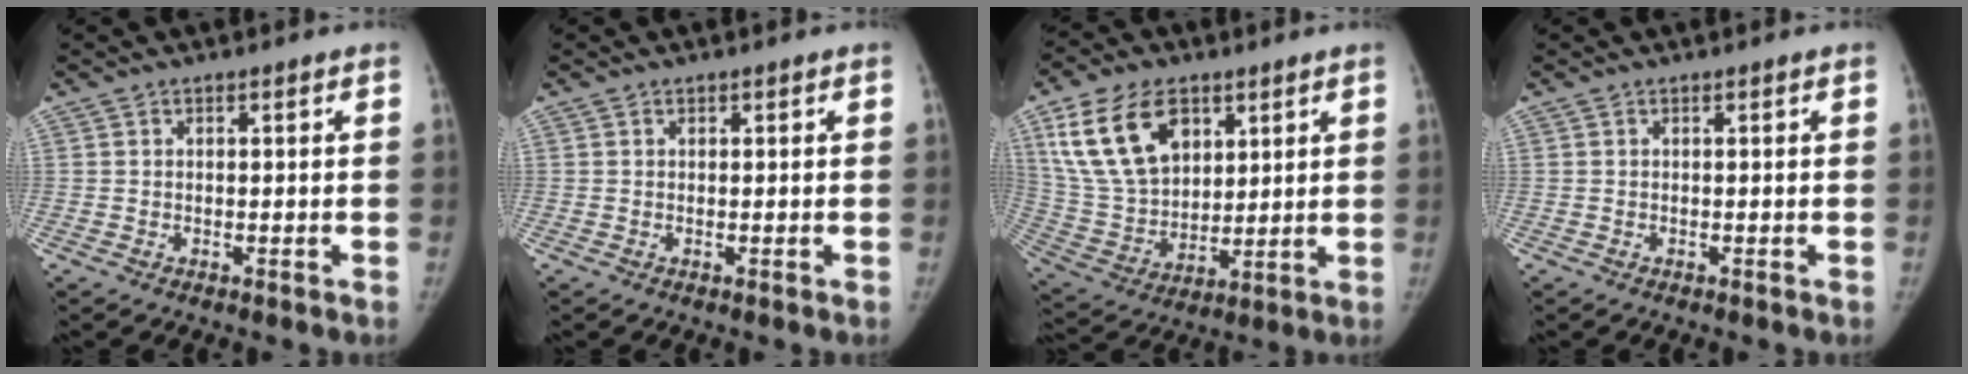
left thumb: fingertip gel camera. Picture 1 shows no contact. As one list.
[{"total": 0.0}, {"total": 18.1, "force": [8.3, 11.4, 11.3], "torque": [-0.185, -0.025, 0.170]}, {"total": 0.0}]